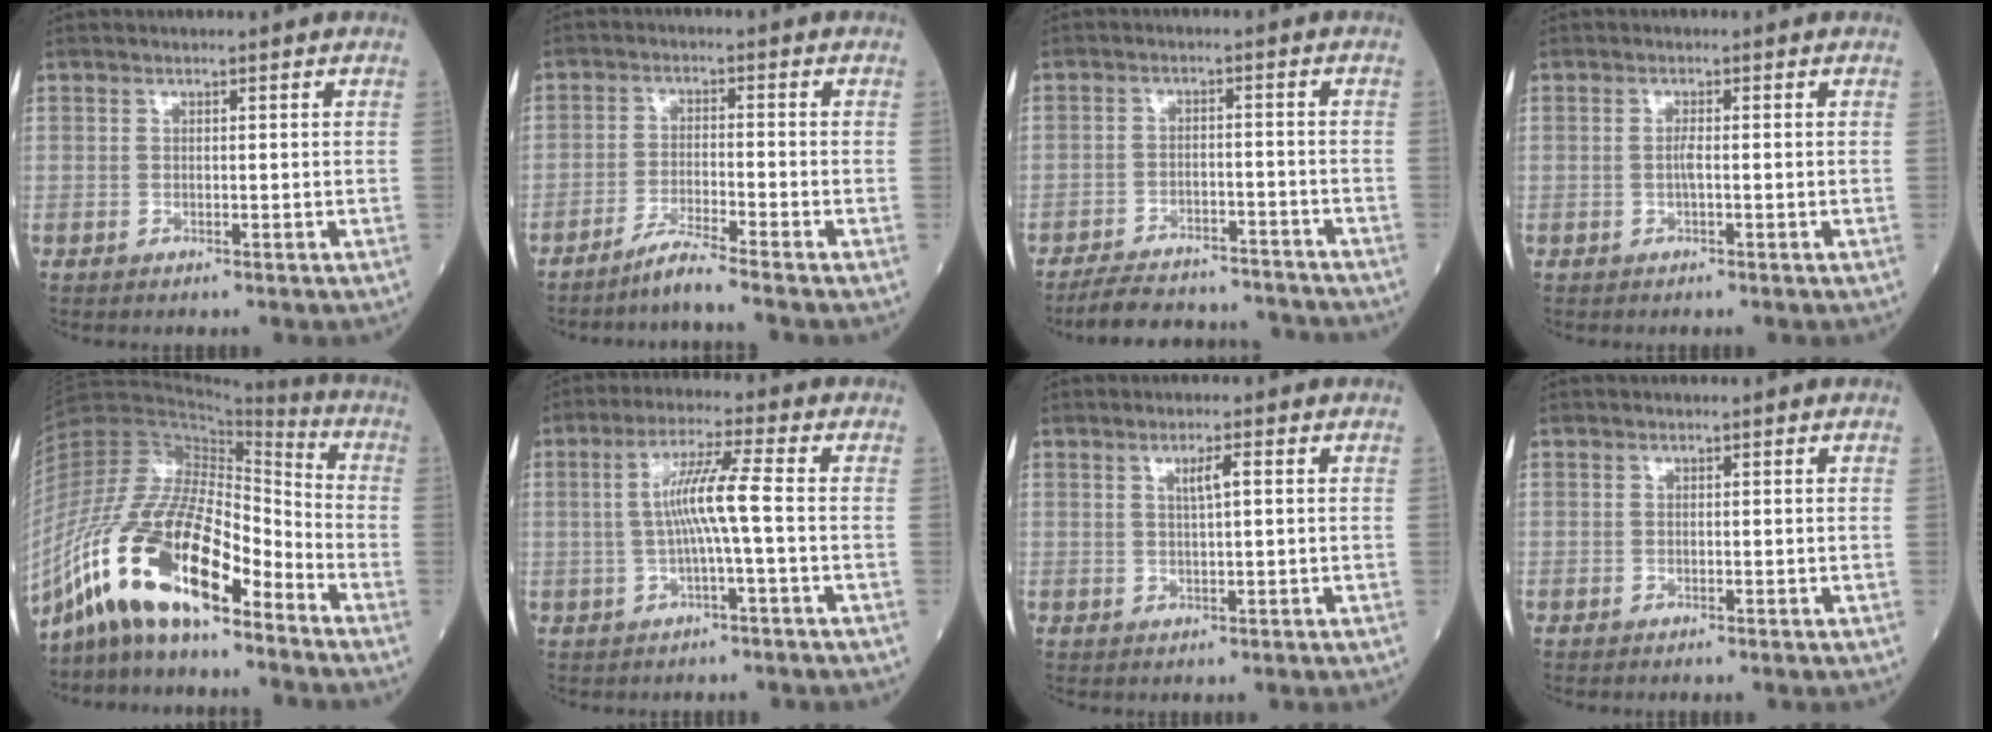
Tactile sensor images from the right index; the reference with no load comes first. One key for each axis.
{"total": 4.3, "fx": -3.8, "fy": -1.2, "fz": 1.8, "tx": -0.037, "ty": -0.017, "tz": -0.078}
{"total": 13.1, "fx": -12.4, "fy": 2.6, "fz": 3.1, "tx": -0.051, "ty": 0.013, "tz": -0.175}
{"total": 1.2, "fx": -0.2, "fy": 0.0, "fz": 1.2, "tx": -0.025, "ty": 0.000, "tz": -0.004}
{"total": 18.4, "fx": -12.1, "fy": 4.7, "fz": 13.0, "tx": -0.268, "ty": 0.010, "tz": -0.222}
{"total": 6.8, "fx": -0.4, "fy": -0.7, "fz": 6.8, "tx": -0.133, "ty": 0.011, "tz": -0.008}
{"total": 2.4, "fx": 0.8, "fy": 0.1, "fz": 2.3, "tx": -0.041, "ty": 0.001, "tz": 0.013}
{"total": 0.0}